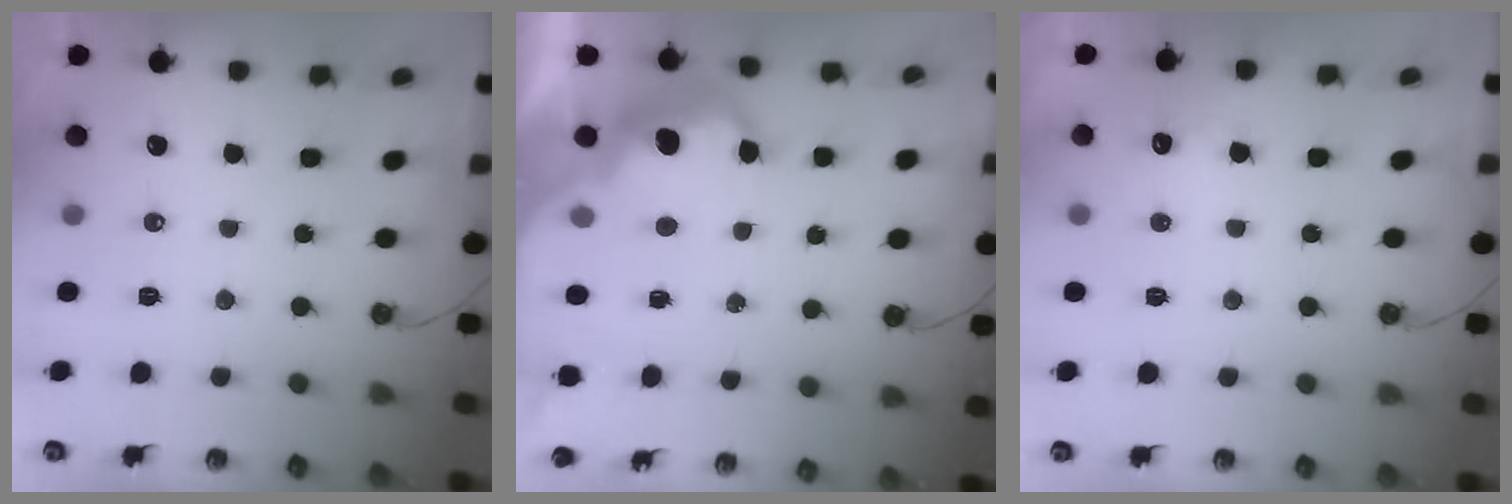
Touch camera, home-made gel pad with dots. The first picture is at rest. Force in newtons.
{"total": 10.4, "press": 10.3, "slide": 0.8}
{"total": 2.9, "press": 2.7, "slide": 1.0}